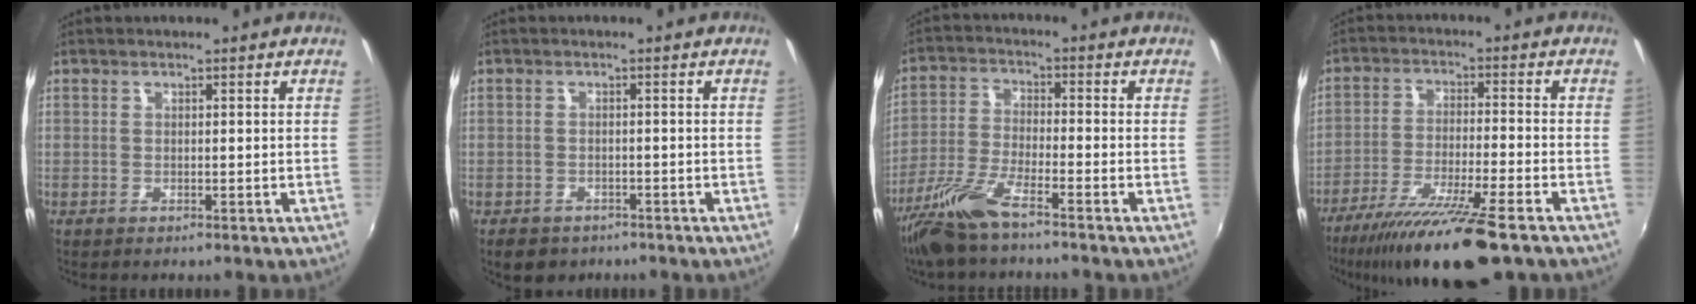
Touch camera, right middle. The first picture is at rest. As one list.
[{"total": 4.7, "force": [-3.2, 3.0, 1.7], "torque": [-0.042, -0.013, -0.045]}, {"total": 9.2, "force": [-6.8, 1.7, 6.0], "torque": [-0.133, -0.012, -0.136]}, {"total": 15.9, "force": [-11.9, 1.3, 10.5], "torque": [-0.206, -0.040, -0.203]}]